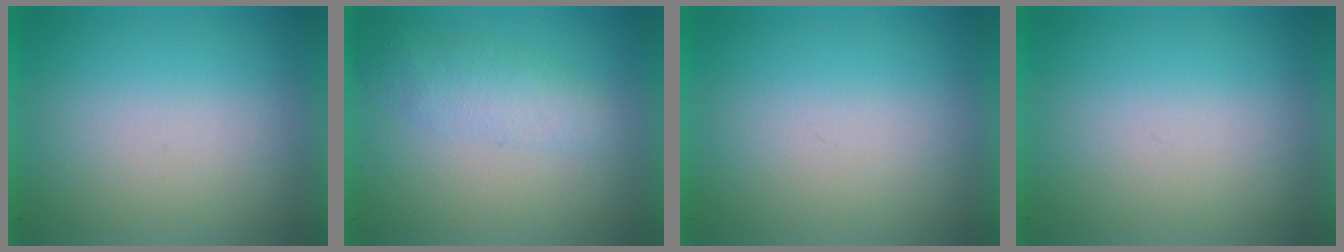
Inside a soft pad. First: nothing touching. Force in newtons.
{"total": 2.1}
{"total": 0.0}
{"total": 0.0}